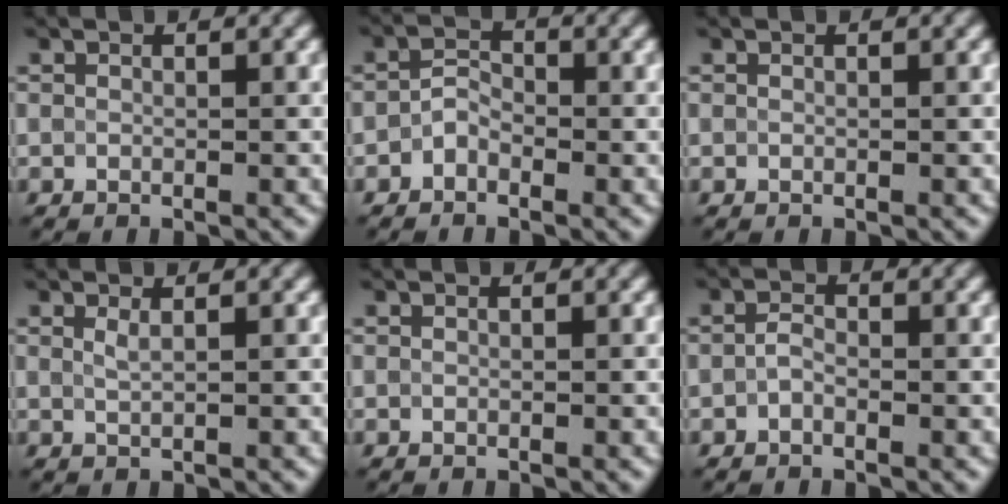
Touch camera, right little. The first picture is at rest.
{"total": 1.7, "force": [-1.0, 1.1, 0.9], "torque": [-0.017, 0.009, -0.022]}
{"total": 0.0}
{"total": 1.0, "force": [0.5, 0.4, 0.8], "torque": [-0.015, 0.000, 0.009]}
{"total": 0.0}
{"total": 1.1, "force": [-0.5, 0.6, 0.8], "torque": [-0.018, 0.004, -0.013]}